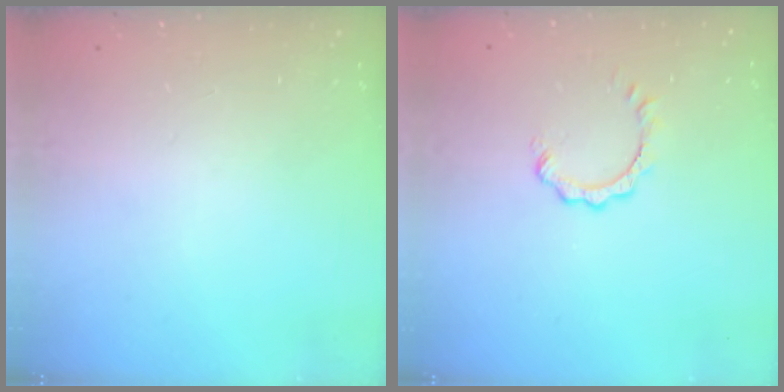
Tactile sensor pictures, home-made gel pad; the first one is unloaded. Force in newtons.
{"total": 1.7, "press": 1.7, "slide": 0.3}